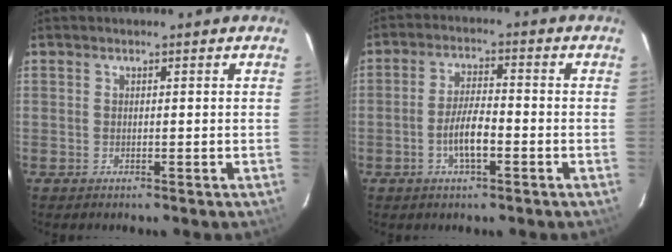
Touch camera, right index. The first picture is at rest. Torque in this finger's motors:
{"motor_torque": [1.28, -0.35, 0.48, 0.12]}